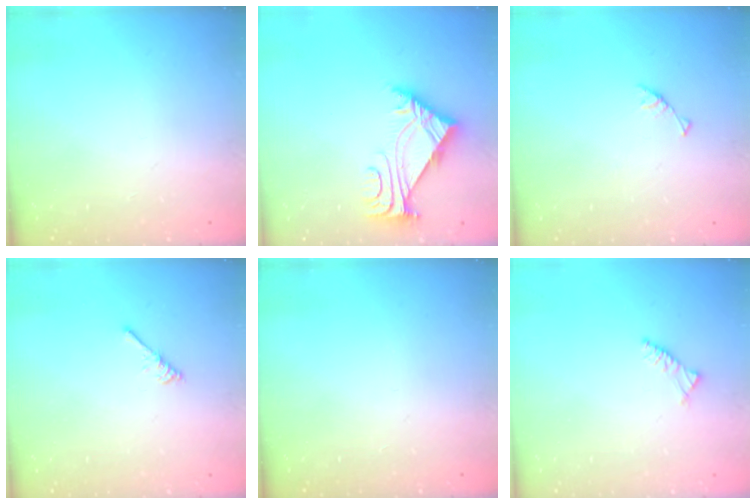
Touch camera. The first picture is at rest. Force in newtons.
{"total": 5.4, "press": 5.2, "slide": 1.1}
{"total": 3.0, "press": 3.0, "slide": 0.3}
{"total": 3.0, "press": 2.9, "slide": 0.5}
{"total": 0.0}
{"total": 3.0, "press": 2.9, "slide": 0.8}